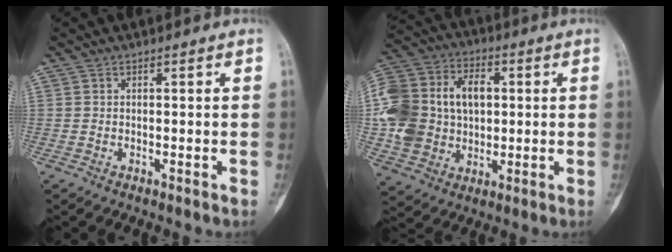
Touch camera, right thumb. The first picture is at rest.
{"total": 22.0, "force": [1.6, 16.6, 14.4], "torque": [-0.287, 0.024, 0.039]}